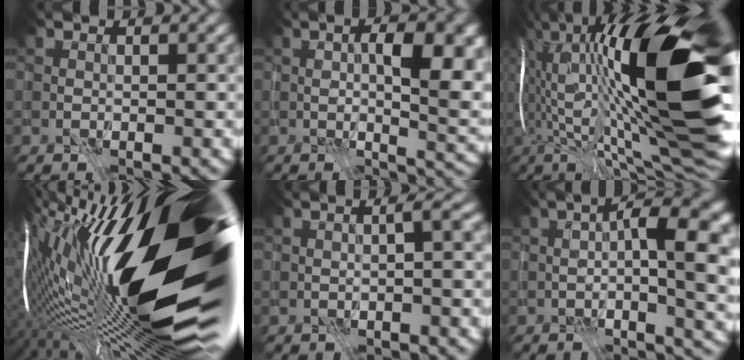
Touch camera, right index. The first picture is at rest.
{"total": 7.9, "force": [1.1, 2.9, 7.3], "torque": [-0.103, 0.001, 0.018]}
{"total": 21.6, "force": [3.1, 6.2, 20.4], "torque": [-0.360, 0.030, 0.051]}
{"total": 22.9, "force": [2.6, 8.0, 21.3], "torque": [-0.377, -0.002, 0.027]}
{"total": 1.6, "force": [-0.5, 0.1, 1.5], "torque": [-0.026, 0.005, -0.011]}
{"total": 6.5, "force": [-0.2, 1.3, 6.4], "torque": [-0.096, 0.017, -0.011]}